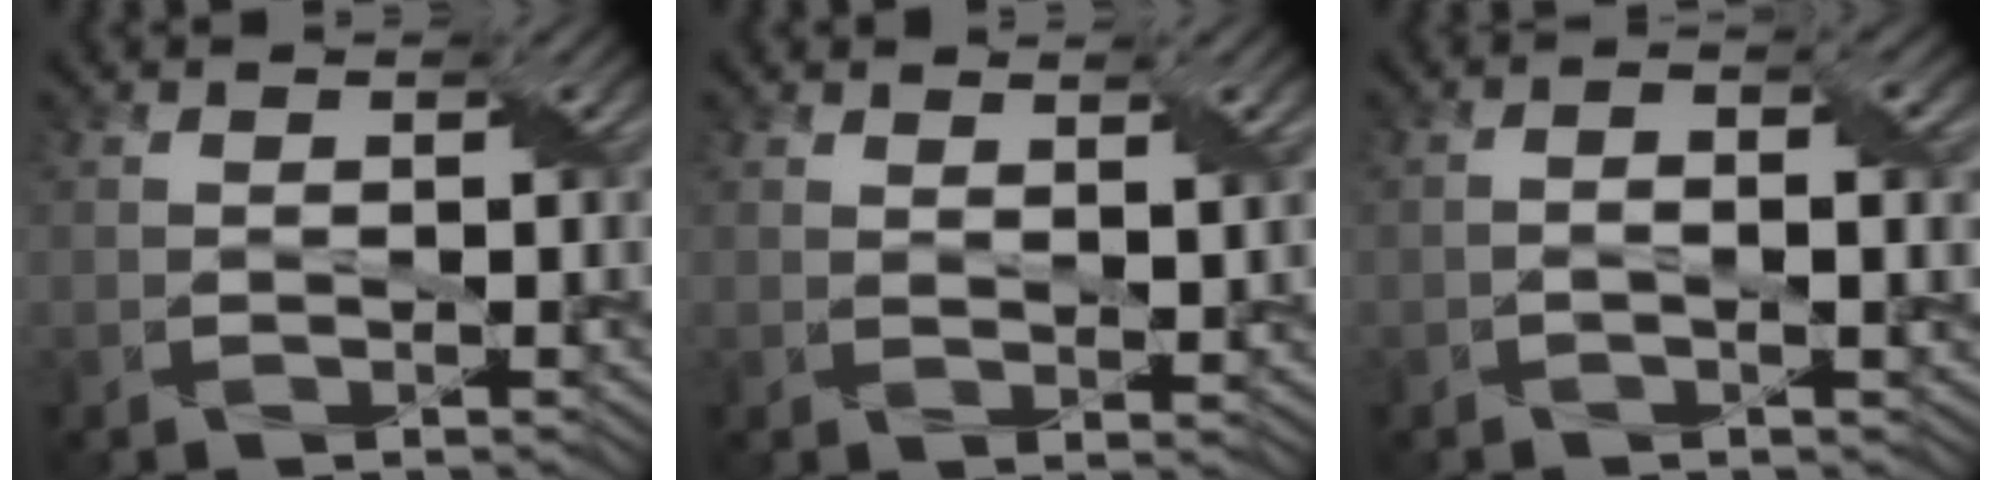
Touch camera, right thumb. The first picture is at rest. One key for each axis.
{"total": 2.5, "fx": 1.8, "fy": 0.4, "fz": 1.7, "tx": -0.033, "ty": -0.004, "tz": 0.033}
{"total": 3.4, "fx": -0.2, "fy": 1.0, "fz": 3.2, "tx": -0.061, "ty": 0.002, "tz": -0.004}